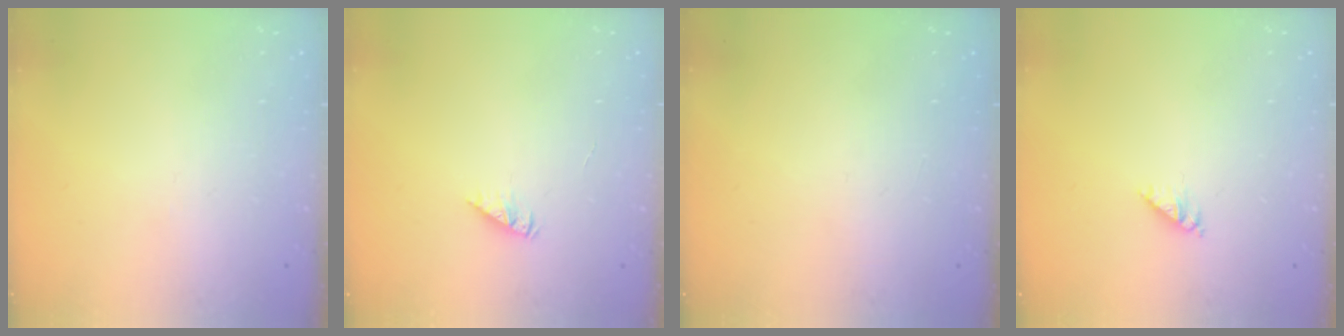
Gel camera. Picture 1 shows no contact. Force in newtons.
{"total": 2.3, "press": 2.3, "slide": 0.3}
{"total": 0.0}
{"total": 2.7, "press": 2.7, "slide": 0.4}